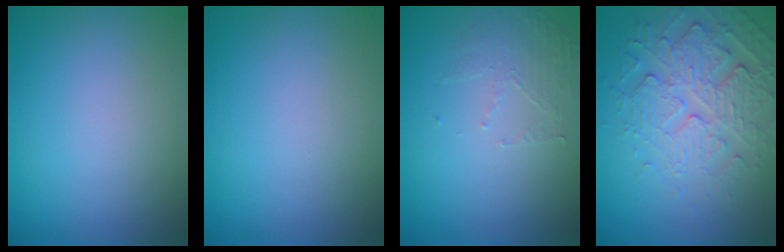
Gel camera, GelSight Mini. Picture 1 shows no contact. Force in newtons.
{"total": 0.0}
{"total": 1.6, "press": 0.7, "slide": 1.4}
{"total": 4.7, "press": 4.2, "slide": 2.2}